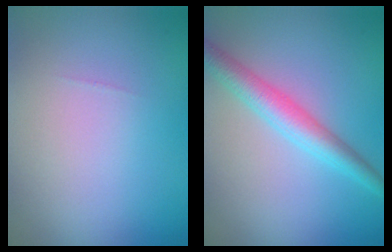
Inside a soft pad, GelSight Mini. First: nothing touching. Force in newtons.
{"total": 3.7, "press": 3.7, "slide": 0.1}